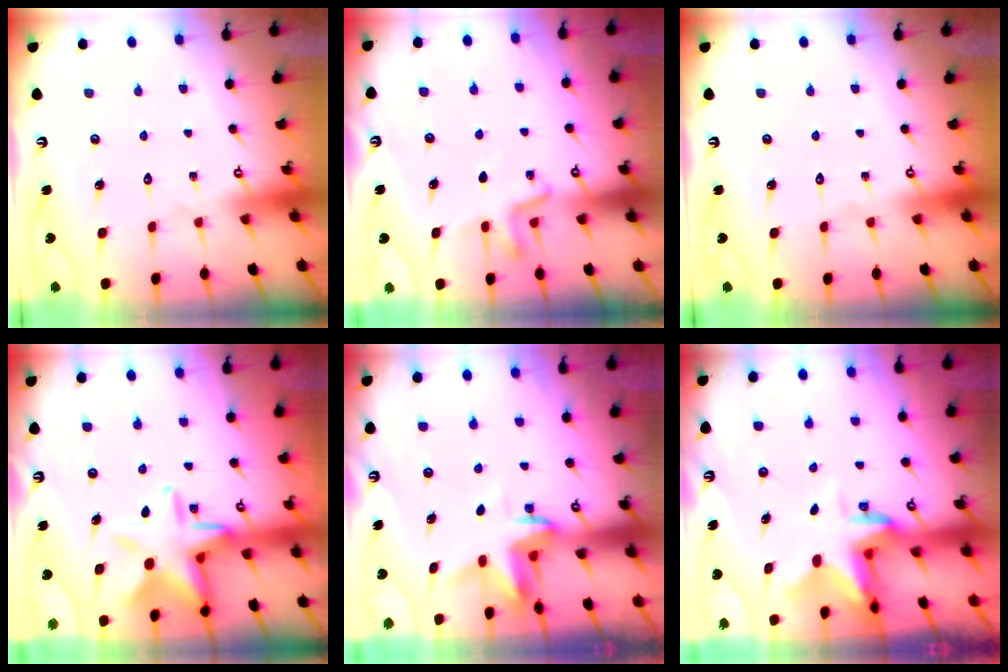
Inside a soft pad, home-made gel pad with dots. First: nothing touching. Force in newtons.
{"total": 5.2, "press": 5.1, "slide": 1.0}
{"total": 0.0}
{"total": 13.0, "press": 12.9, "slide": 1.8}
{"total": 3.6, "press": 3.6, "slide": 0.2}
{"total": 3.0, "press": 3.0, "slide": 0.4}